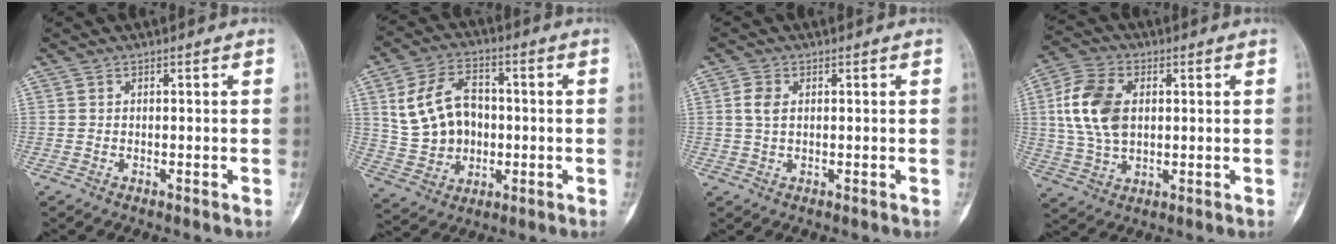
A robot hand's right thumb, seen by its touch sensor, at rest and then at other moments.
{"total": 13.5, "force": [1.2, 10.4, 8.6], "torque": [-0.130, 0.016, 0.030]}
{"total": 2.9, "force": [0.5, 2.0, 2.1], "torque": [-0.047, 0.005, 0.010]}
{"total": 12.3, "force": [1.9, 8.1, 9.1], "torque": [-0.182, 0.007, 0.036]}